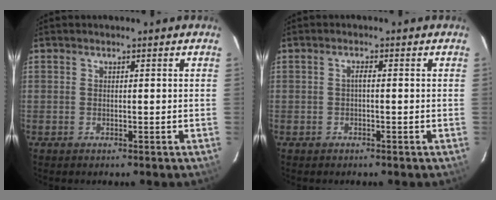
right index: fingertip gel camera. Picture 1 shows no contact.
{"total": 1.0, "force": [-0.3, 0.1, 0.9], "torque": [-0.017, 0.006, -0.006]}